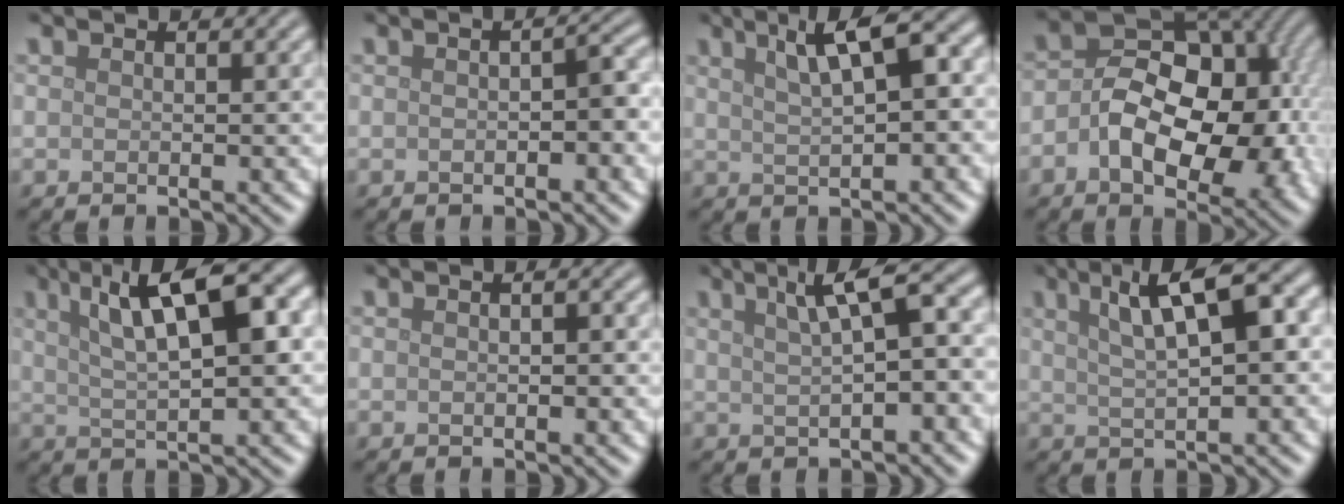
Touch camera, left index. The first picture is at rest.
{"total": 2.2, "force": [-0.3, 0.6, 2.1], "torque": [-0.031, 0.006, -0.005]}
{"total": 6.6, "force": [2.7, 1.8, 5.7], "torque": [-0.087, 0.017, 0.044]}
{"total": 12.2, "force": [-1.1, 7.8, 9.3], "torque": [-0.131, -0.004, -0.018]}
{"total": 9.5, "force": [3.6, 2.6, 8.4], "torque": [-0.124, 0.022, 0.057]}
{"total": 1.9, "force": [0.3, 0.8, 1.7], "torque": [-0.008, 0.002, -0.006]}
{"total": 7.2, "force": [2.6, 2.1, 6.4], "torque": [-0.085, 0.023, 0.041]}
{"total": 8.5, "force": [3.1, 2.4, 7.5], "torque": [-0.113, 0.021, 0.050]}